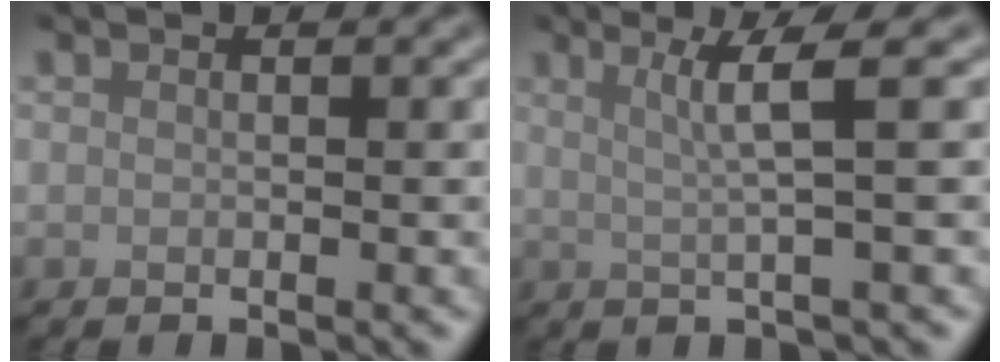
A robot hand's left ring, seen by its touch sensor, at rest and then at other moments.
{"total": 3.5, "force": [1.0, 0.3, 3.4], "torque": [-0.061, 0.003, 0.019]}